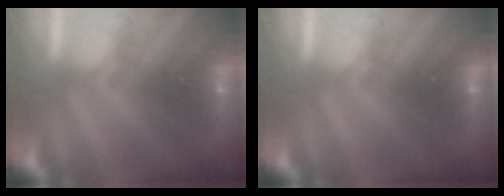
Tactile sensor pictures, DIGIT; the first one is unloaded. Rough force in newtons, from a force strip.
{"total": 0.0}